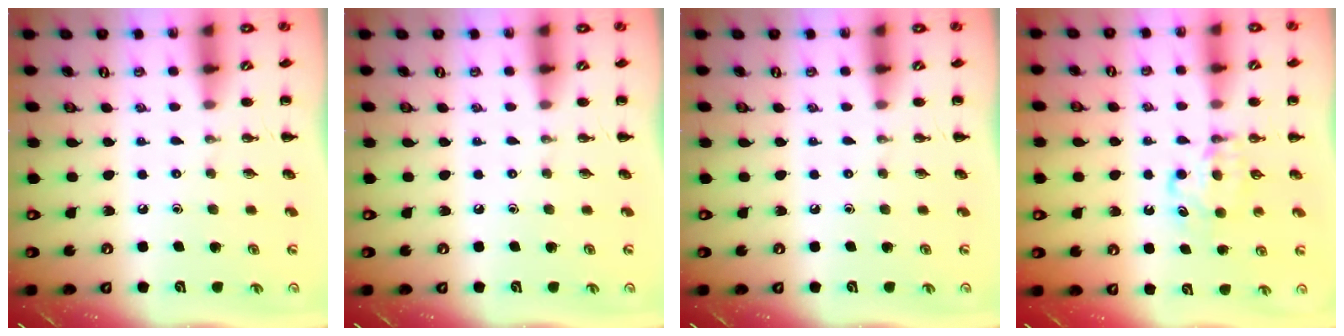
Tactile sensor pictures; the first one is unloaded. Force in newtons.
{"total": 0.0}
{"total": 0.0}
{"total": 5.7, "press": 5.5, "slide": 1.5}